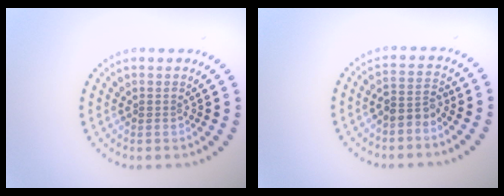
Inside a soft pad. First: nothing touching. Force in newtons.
{"total": 2.2, "press": 1.9, "slide": 1.2}